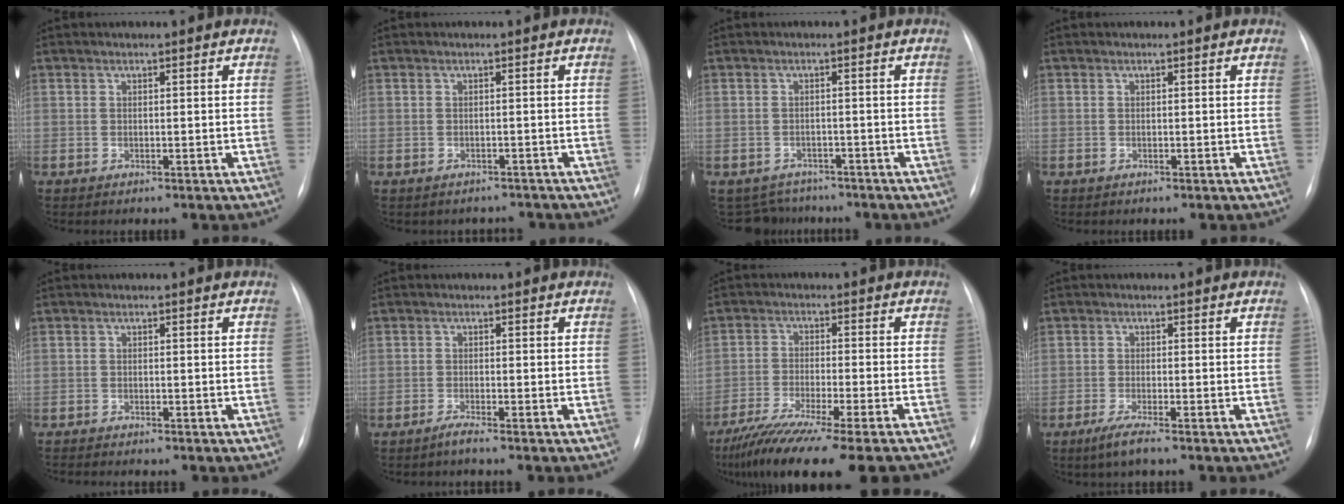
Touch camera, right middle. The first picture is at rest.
{"total": 3.3, "force": [-3.0, 1.5, -0.2], "torque": [0.004, 0.012, -0.036]}
{"total": 5.8, "force": [-5.1, 2.7, -0.5], "torque": [0.007, 0.012, -0.068]}
{"total": 0.0}
{"total": 2.2, "force": [-2.0, 0.2, 0.8], "torque": [-0.011, -0.004, -0.028]}
{"total": 1.4, "force": [-1.1, -0.4, 0.7], "torque": [-0.017, -0.002, -0.023]}
{"total": 17.7, "force": [-14.5, 0.1, 10.1], "torque": [-0.150, -0.046, -0.229]}
{"total": 3.0, "force": [-2.0, -0.1, 2.2], "torque": [-0.054, -0.011, -0.043]}